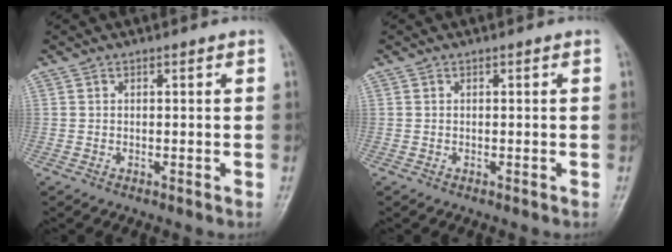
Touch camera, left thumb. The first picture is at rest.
{"total": 0.0}